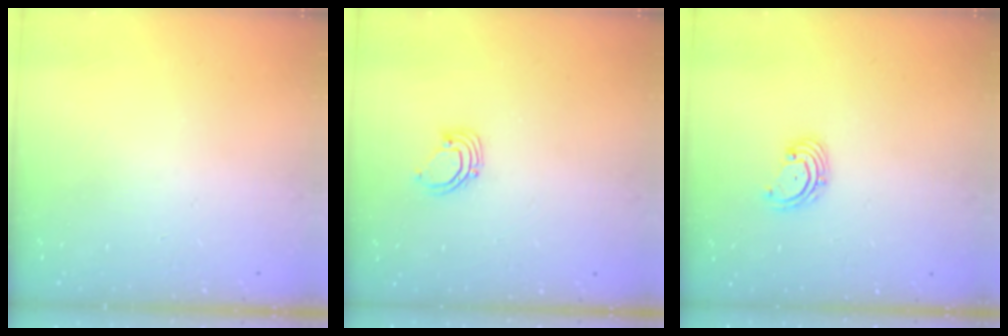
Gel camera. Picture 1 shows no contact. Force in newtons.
{"total": 2.9, "press": 2.9, "slide": 0.3}
{"total": 2.7, "press": 2.7, "slide": 0.6}